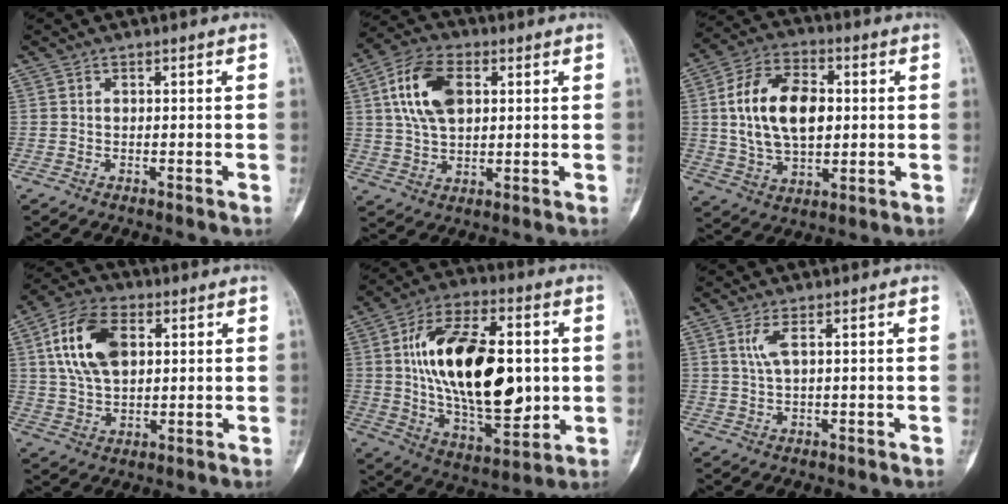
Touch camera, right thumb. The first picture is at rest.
{"total": 12.7, "force": [3.5, 7.5, 9.6], "torque": [-0.176, 0.006, 0.062]}
{"total": 16.8, "force": [2.0, 10.1, 13.3], "torque": [-0.219, 0.008, 0.035]}
{"total": 14.0, "force": [3.9, 8.4, 10.5], "torque": [-0.192, 0.006, 0.071]}
{"total": 26.4, "force": [2.0, 13.6, 22.6], "torque": [-0.359, -0.009, 0.039]}
{"total": 3.1, "force": [1.2, 0.6, 2.8], "torque": [-0.072, 0.001, 0.030]}